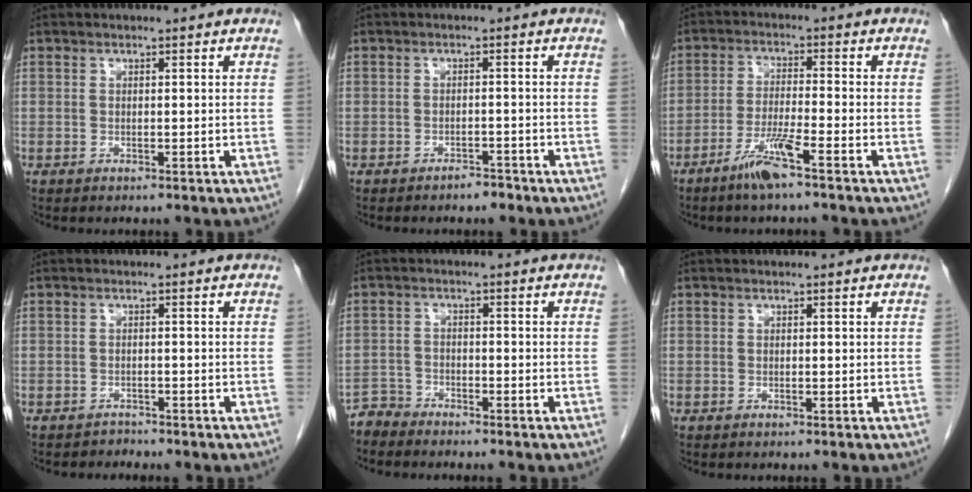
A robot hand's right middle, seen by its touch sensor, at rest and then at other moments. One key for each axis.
{"total": 1.6, "fx": -1.4, "fy": 0.5, "fz": 0.5, "tx": -0.013, "ty": -0.001, "tz": -0.018}
{"total": 5.7, "fx": -3.8, "fy": -0.3, "fz": 4.2, "tx": -0.086, "ty": -0.009, "tz": -0.079}
{"total": 1.2, "fx": -1.1, "fy": 0.1, "fz": -0.5, "tx": 0.003, "ty": -0.006, "tz": -0.019}
{"total": 2.7, "fx": -2.5, "fy": 0.4, "fz": -0.8, "tx": 0.020, "ty": -0.008, "tz": -0.050}
{"total": 0.0}